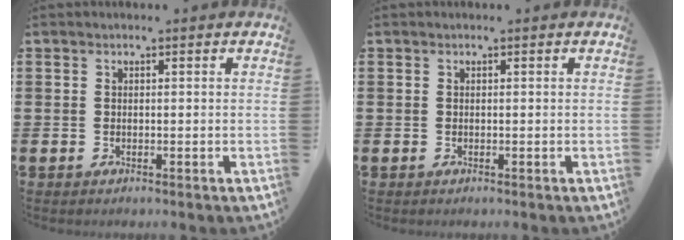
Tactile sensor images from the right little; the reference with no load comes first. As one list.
[{"total": 0.0}]